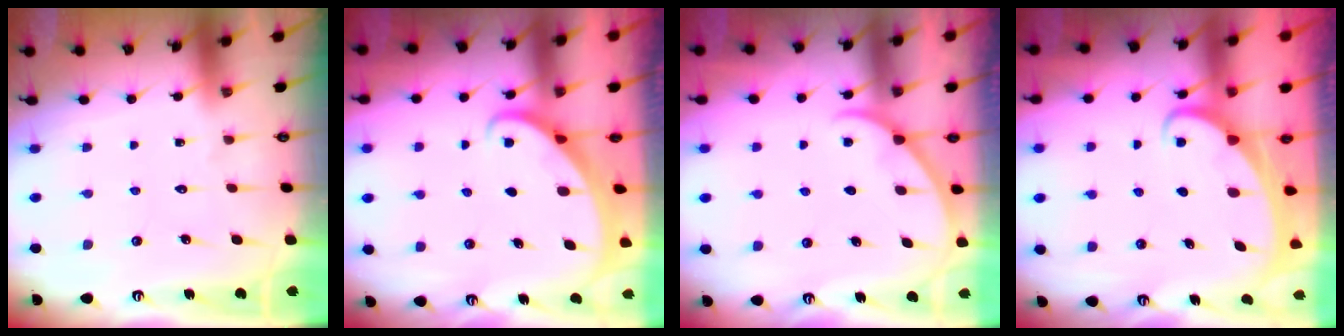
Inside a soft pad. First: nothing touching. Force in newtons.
{"total": 1.7, "press": 1.6, "slide": 0.0}
{"total": 2.0, "press": 2.0, "slide": 0.3}
{"total": 2.1, "press": 2.1, "slide": 0.3}